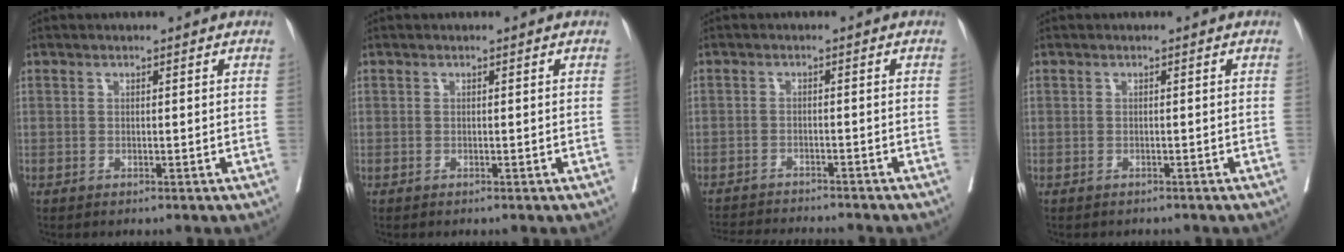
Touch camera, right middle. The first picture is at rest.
{"total": 0.0}
{"total": 10.5, "force": [-10.0, 0.7, 3.2], "torque": [-0.045, -0.006, -0.142]}
{"total": 1.8, "force": [-1.6, 0.8, 0.2], "torque": [-0.008, -0.002, -0.024]}